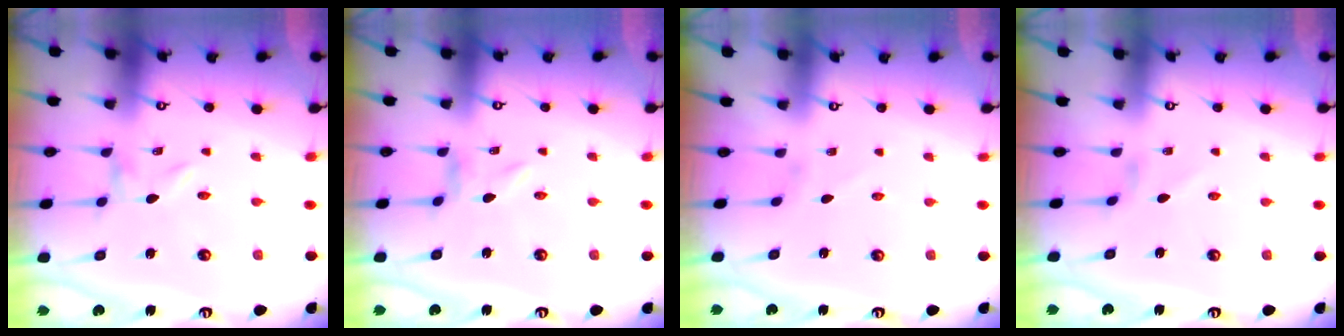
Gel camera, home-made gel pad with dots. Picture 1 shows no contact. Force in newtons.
{"total": 1.6, "press": 1.6, "slide": 0.2}
{"total": 0.7, "press": 0.7, "slide": 0.1}
{"total": 1.7, "press": 1.7, "slide": 0.4}